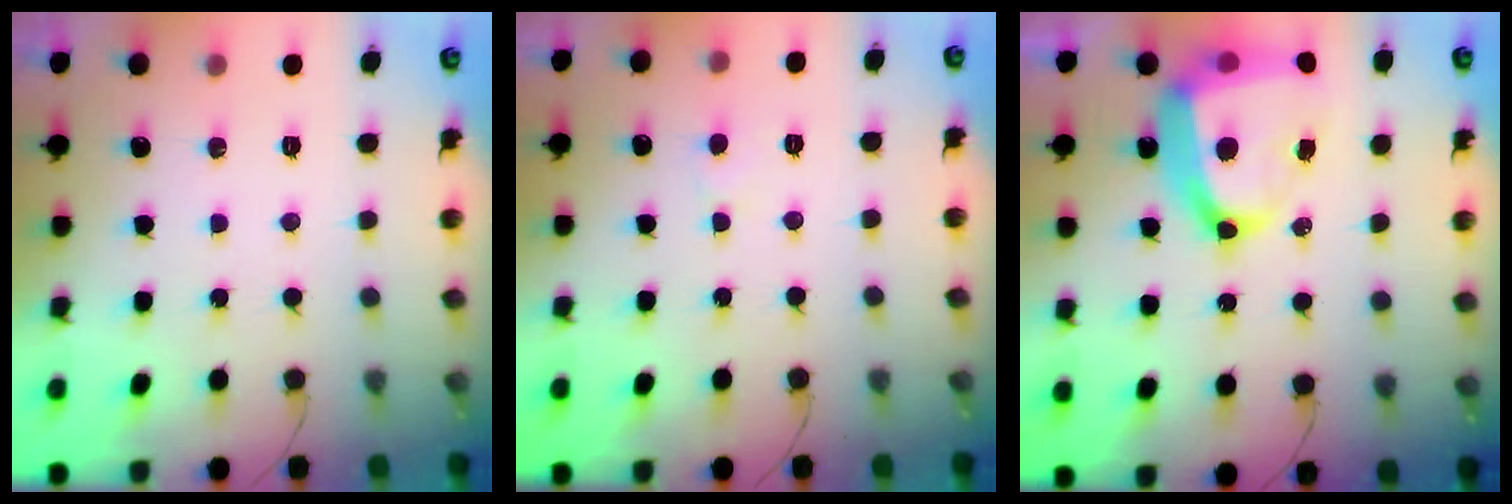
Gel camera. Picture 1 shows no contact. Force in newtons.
{"total": 4.0, "press": 4.0, "slide": 0.4}
{"total": 20.9, "press": 20.8, "slide": 2.0}